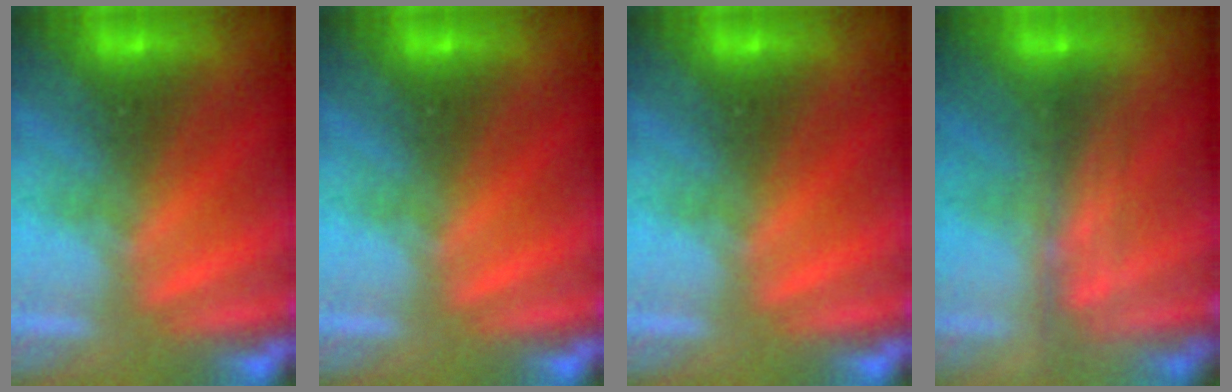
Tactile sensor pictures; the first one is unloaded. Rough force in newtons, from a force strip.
{"total": 0.0}
{"total": 0.0}
{"total": 2.4}